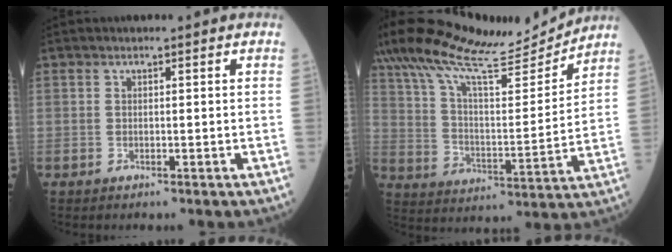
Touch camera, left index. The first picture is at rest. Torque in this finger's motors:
{"motor_torque": [0.88, -1.25, 0.62, 0.21]}